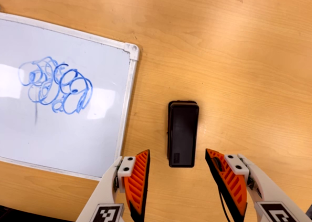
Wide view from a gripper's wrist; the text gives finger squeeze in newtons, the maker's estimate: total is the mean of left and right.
{"total": 0.0}